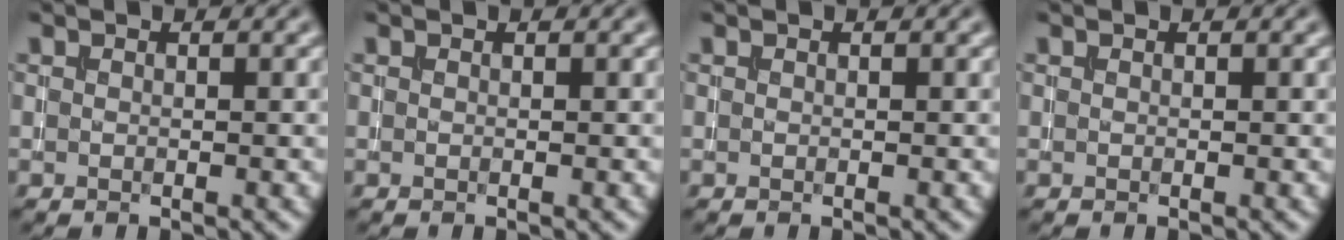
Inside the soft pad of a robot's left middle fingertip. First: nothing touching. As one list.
[{"total": 0.0}, {"total": 0.0}, {"total": 0.0}]